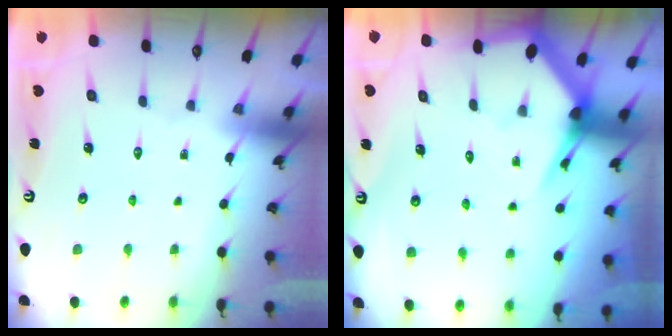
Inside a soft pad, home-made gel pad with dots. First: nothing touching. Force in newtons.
{"total": 4.1, "press": 4.0, "slide": 0.6}